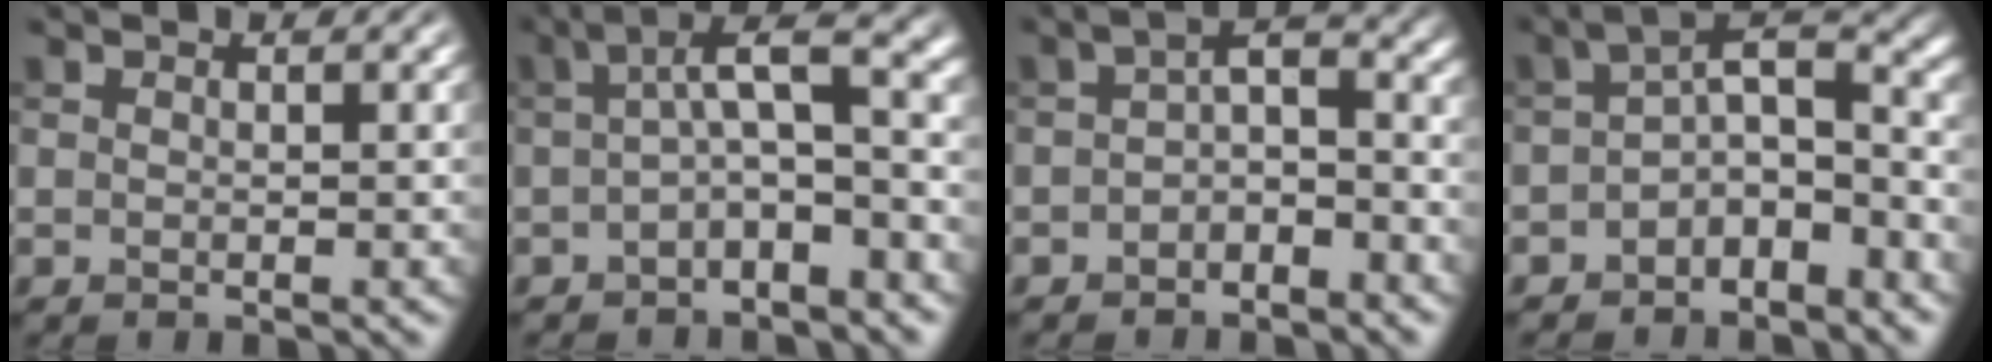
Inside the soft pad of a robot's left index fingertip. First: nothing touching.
{"total": 6.0, "force": [-0.4, 1.7, 5.7], "torque": [-0.083, 0.023, -0.021]}
{"total": 3.7, "force": [-1.6, 1.8, 2.8], "torque": [-0.046, 0.014, -0.038]}
{"total": 5.3, "force": [-2.6, 2.2, 4.1], "torque": [-0.062, 0.010, -0.059]}